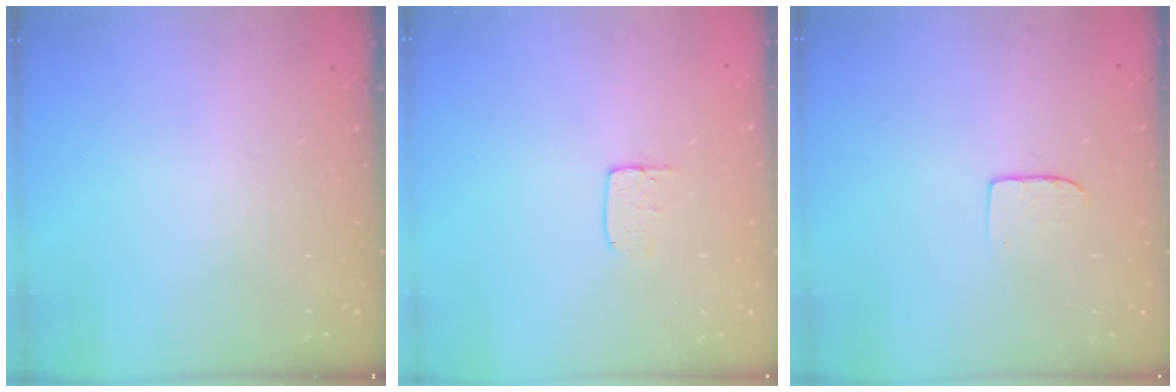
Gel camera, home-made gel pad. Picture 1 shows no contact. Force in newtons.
{"total": 3.4, "press": 3.4, "slide": 0.3}
{"total": 4.7, "press": 4.7, "slide": 0.4}